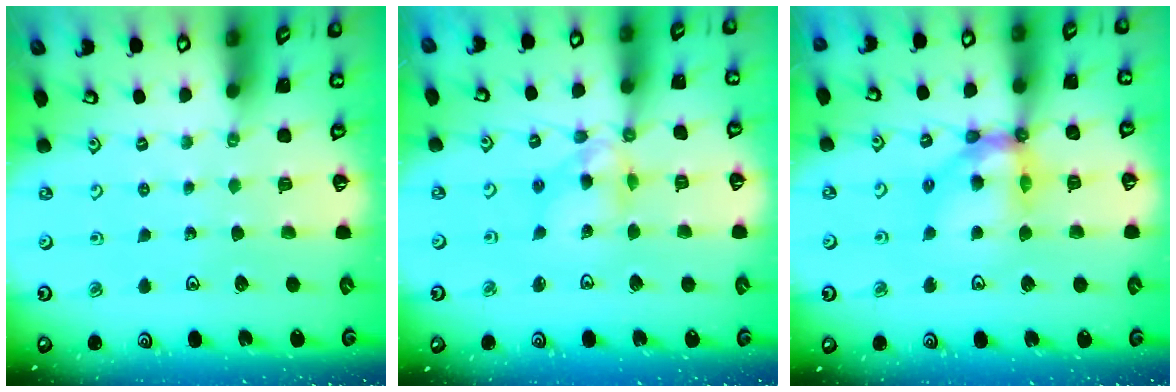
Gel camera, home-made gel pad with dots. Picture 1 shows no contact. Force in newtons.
{"total": 8.5, "press": 8.5, "slide": 0.7}
{"total": 11.4, "press": 11.4, "slide": 1.4}